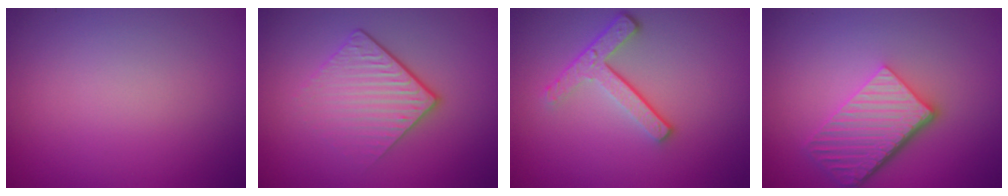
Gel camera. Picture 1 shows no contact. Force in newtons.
{"total": 4.4, "press": 2.7, "slide": 3.4}
{"total": 3.6, "press": 2.7, "slide": 2.5}
{"total": 5.6, "press": 3.9, "slide": 4.0}